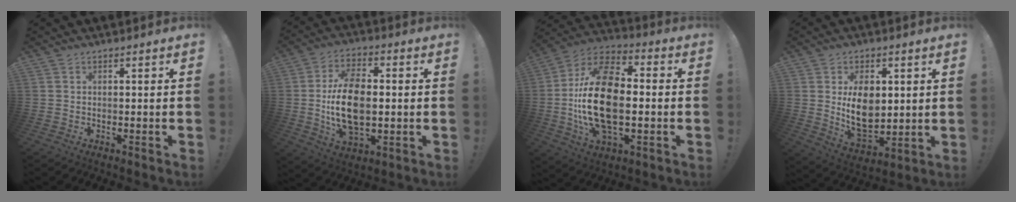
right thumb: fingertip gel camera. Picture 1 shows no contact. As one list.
[{"total": 16.1, "force": [-0.5, 9.4, 13.0], "torque": [-0.241, -0.002, -0.014]}, {"total": 23.8, "force": [-1.6, 13.3, 19.6], "torque": [-0.368, 0.009, -0.025]}, {"total": 13.1, "force": [3.0, 9.0, 9.0], "torque": [-0.143, -0.031, 0.059]}]